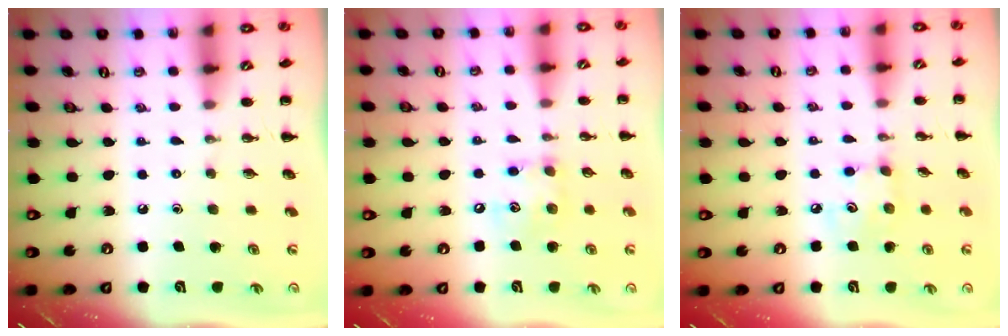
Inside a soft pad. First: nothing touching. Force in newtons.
{"total": 7.5, "press": 7.4, "slide": 0.9}
{"total": 4.9, "press": 4.9, "slide": 0.6}